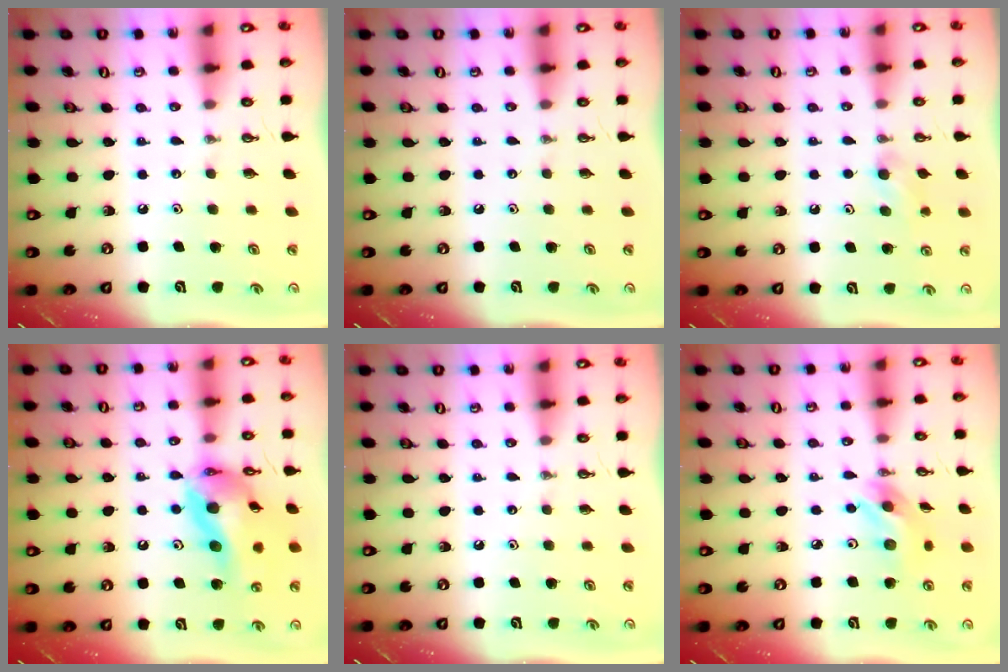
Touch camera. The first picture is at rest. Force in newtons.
{"total": 0.0}
{"total": 6.8, "press": 6.7, "slide": 0.8}
{"total": 18.3, "press": 18.1, "slide": 2.5}
{"total": 0.0}
{"total": 10.8, "press": 10.7, "slide": 0.8}